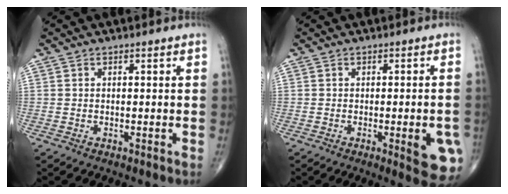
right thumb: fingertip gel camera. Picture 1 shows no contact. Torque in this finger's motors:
{"motor_torque": [1.21, 1.15, 0.80, -0.46, 0.22]}